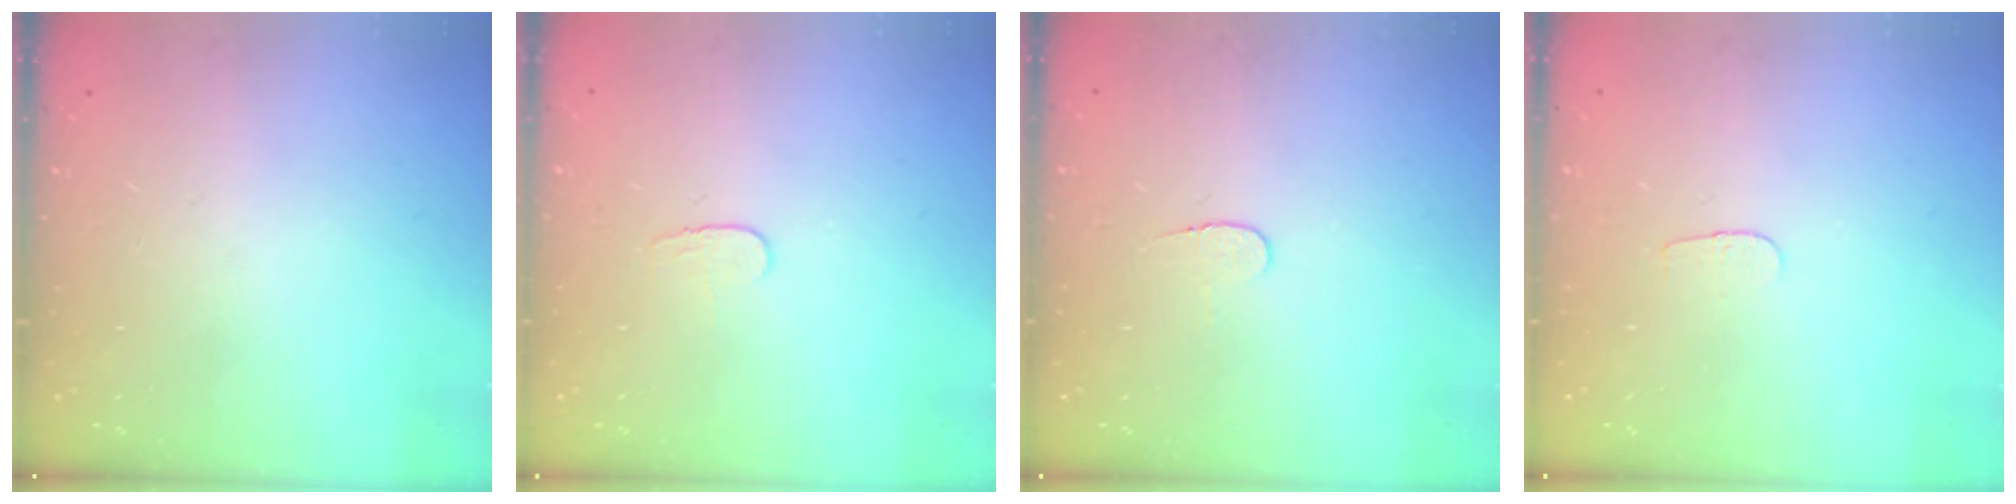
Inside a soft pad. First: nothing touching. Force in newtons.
{"total": 3.7, "press": 3.7, "slide": 0.4}
{"total": 4.0, "press": 4.0, "slide": 0.4}
{"total": 2.9, "press": 2.8, "slide": 0.3}